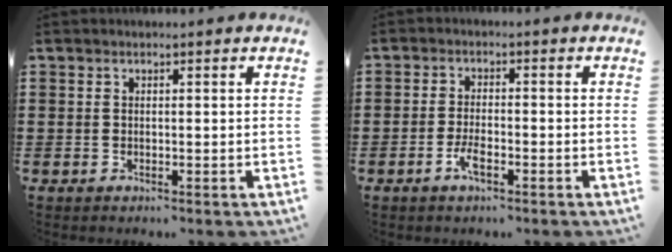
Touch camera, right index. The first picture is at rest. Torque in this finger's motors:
{"motor_torque": [1.12, 1.02, 0.06, 0.02]}